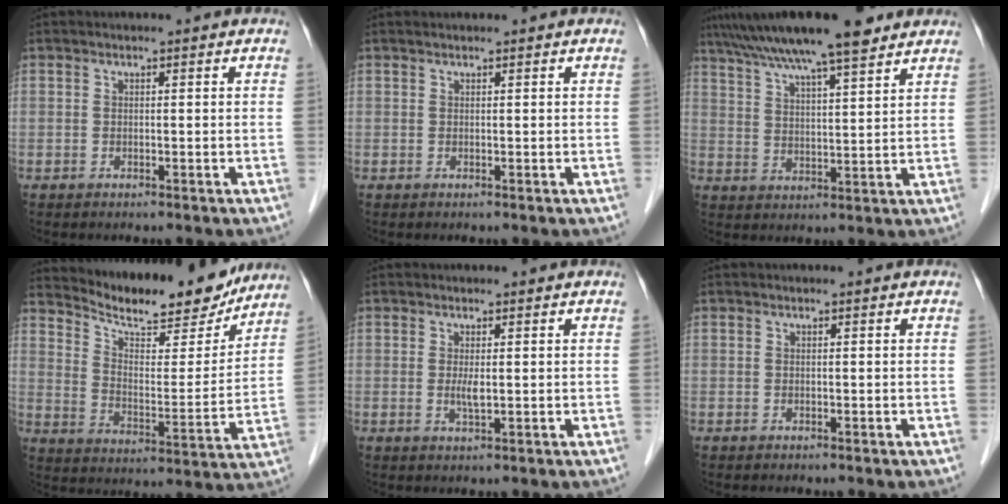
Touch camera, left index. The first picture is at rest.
{"total": 0.0}
{"total": 15.1, "force": [12.1, 1.3, 9.0], "torque": [-0.151, 0.029, 0.191]}
{"total": 18.4, "force": [16.9, 3.5, 6.3], "torque": [-0.103, -0.017, 0.245]}
{"total": 1.5, "force": [0.1, 0.3, 1.5], "torque": [-0.035, -0.004, 0.003]}
{"total": 0.0}